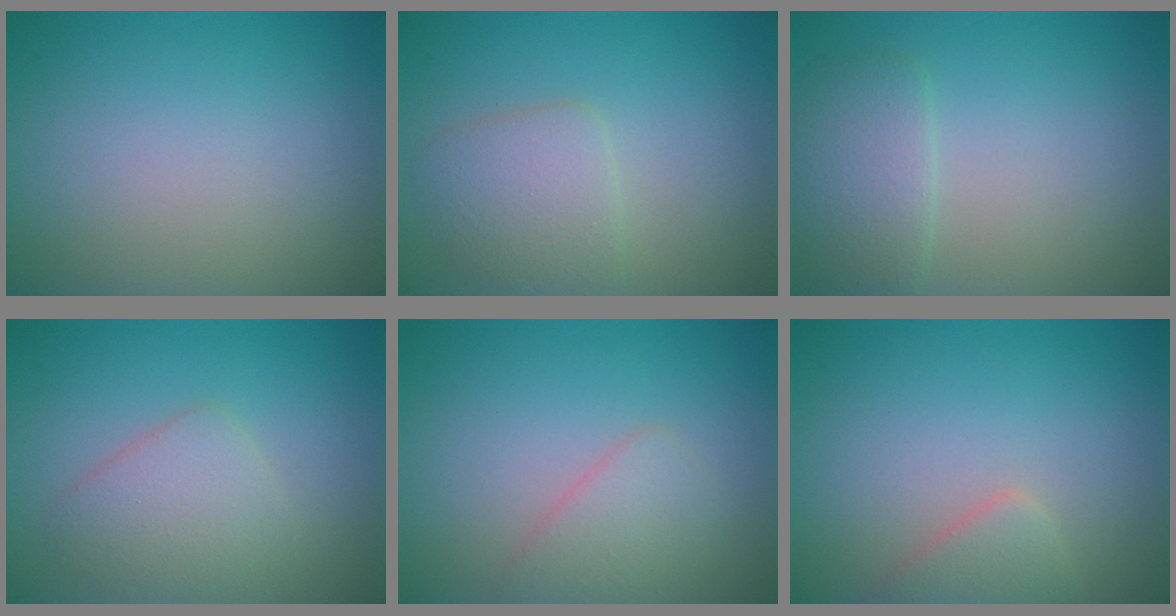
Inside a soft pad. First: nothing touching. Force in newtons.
{"total": 3.0, "press": 3.0, "slide": 0.1}
{"total": 3.0, "press": 3.0, "slide": 0.1}
{"total": 3.1, "press": 3.1, "slide": 0.2}
{"total": 2.1, "press": 2.1, "slide": 0.1}
{"total": 2.1, "press": 2.1, "slide": 0.2}